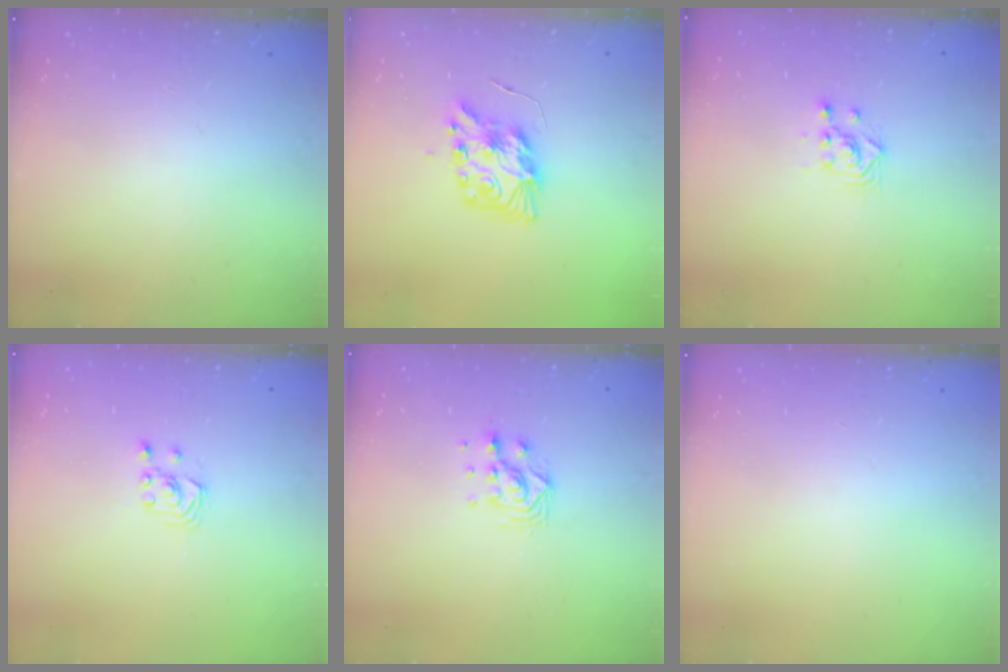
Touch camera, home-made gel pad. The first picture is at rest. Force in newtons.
{"total": 9.8, "press": 9.8, "slide": 0.9}
{"total": 3.0, "press": 3.0, "slide": 0.1}
{"total": 1.8, "press": 1.8, "slide": 0.2}
{"total": 7.6, "press": 7.5, "slide": 0.5}
{"total": 0.0}